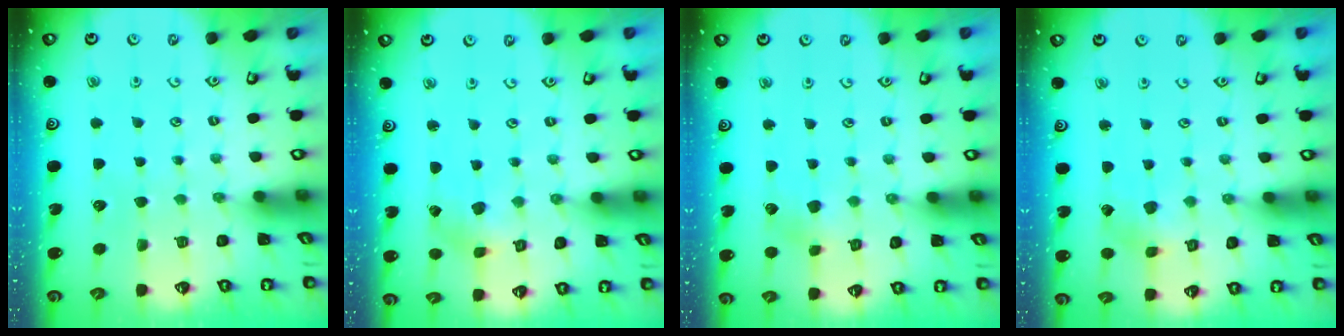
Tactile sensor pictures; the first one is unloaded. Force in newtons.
{"total": 1.4, "press": 1.4, "slide": 0.2}
{"total": 4.2, "press": 4.1, "slide": 0.5}
{"total": 1.7, "press": 1.7, "slide": 0.2}